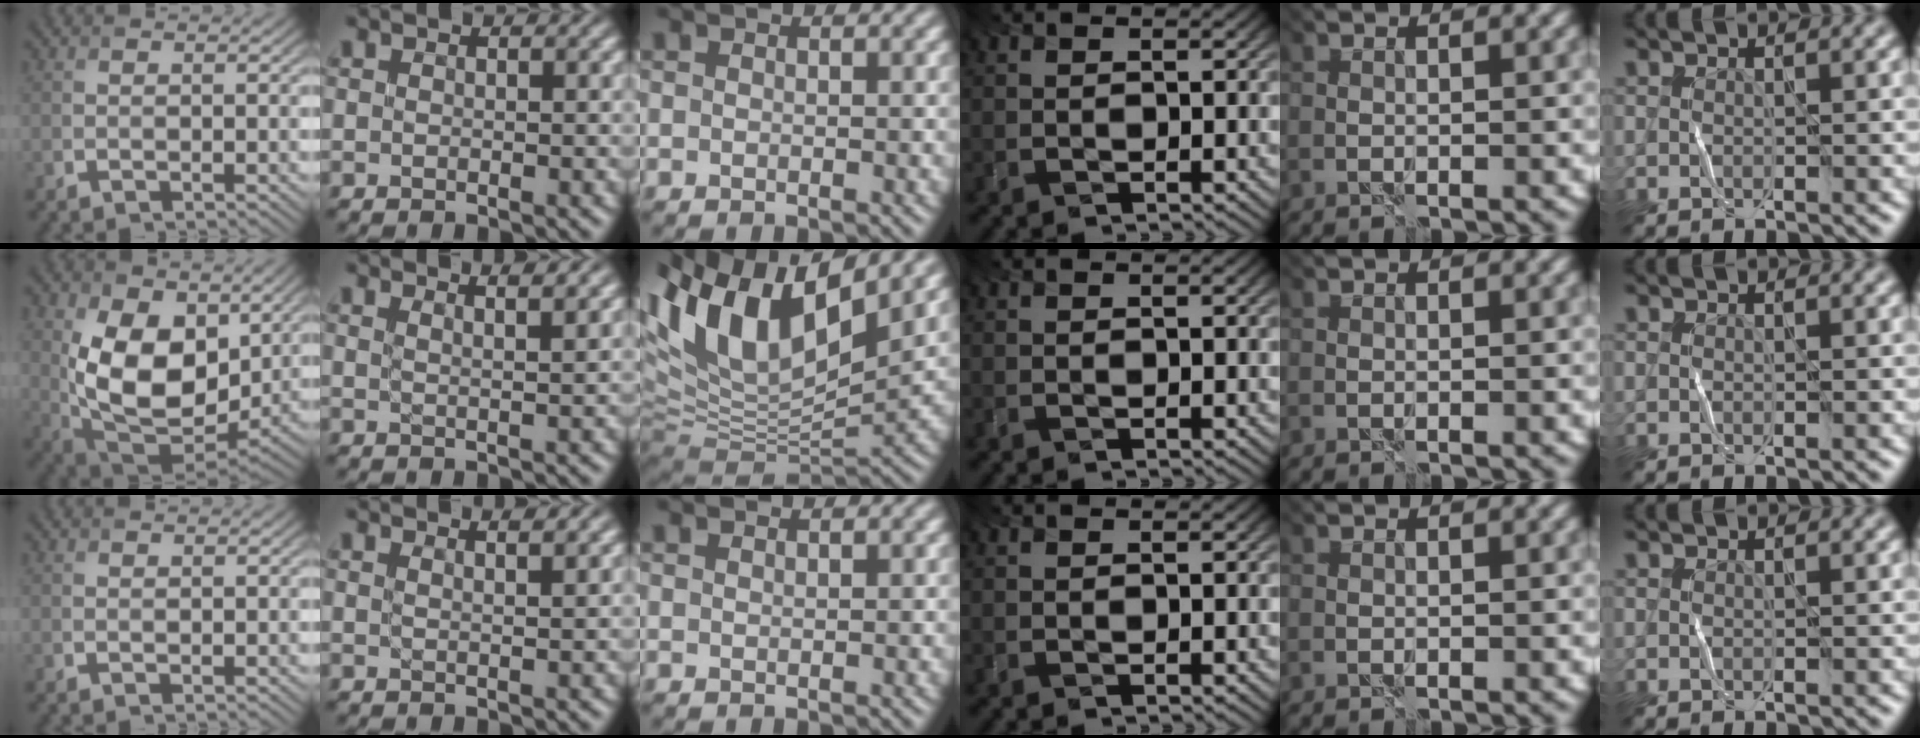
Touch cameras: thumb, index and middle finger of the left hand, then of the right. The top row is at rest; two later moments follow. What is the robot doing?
{"motion": "fold", "object": "bandana"}